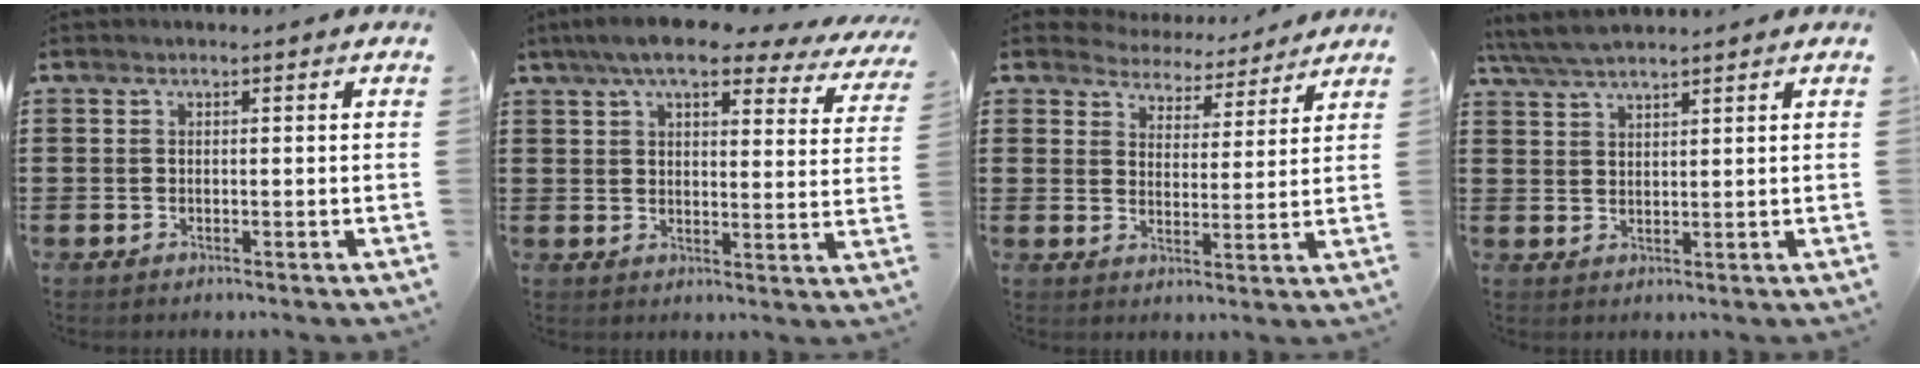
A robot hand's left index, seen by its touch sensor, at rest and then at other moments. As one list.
[{"total": 8.4, "force": [6.7, 1.5, 4.8], "torque": [-0.099, -0.022, 0.116]}, {"total": 4.8, "force": [4.8, 0.6, -0.2], "torque": [-0.017, -0.034, 0.081]}, {"total": 4.0, "force": [3.5, 0.5, 1.9], "torque": [-0.046, -0.005, 0.066]}]